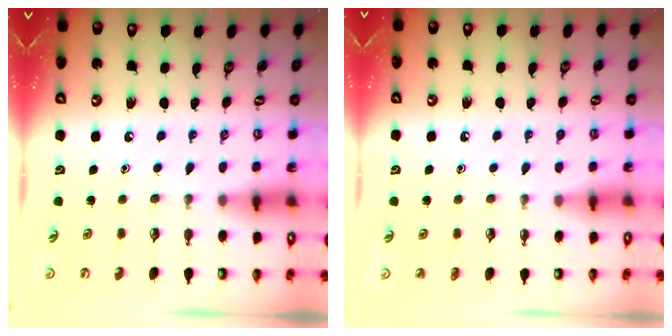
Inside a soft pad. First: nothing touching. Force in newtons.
{"total": 0.7, "press": 0.7, "slide": 0.0}